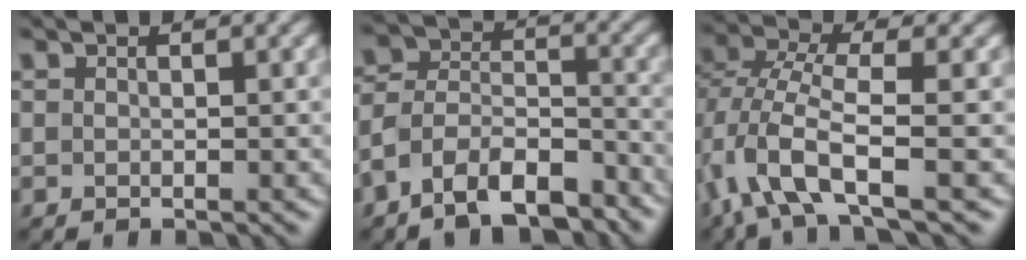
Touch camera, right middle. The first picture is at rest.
{"total": 8.9, "force": [-6.5, 4.1, 4.5], "torque": [-0.081, 0.003, -0.126]}
{"total": 6.7, "force": [-3.2, 2.6, 5.3], "torque": [-0.117, 0.008, -0.071]}